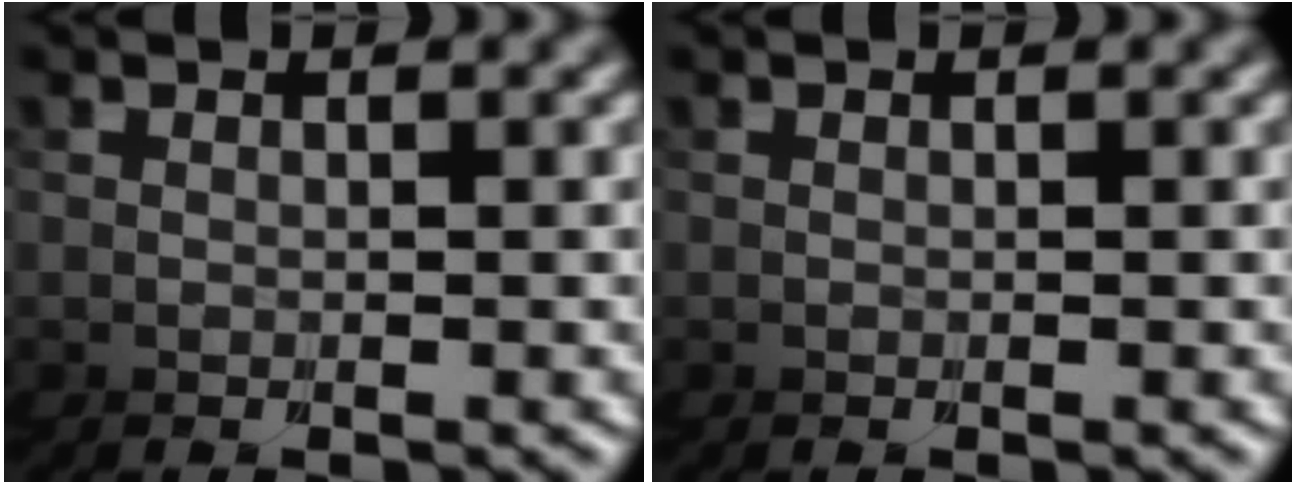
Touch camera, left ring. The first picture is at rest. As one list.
[{"total": 0.0}]